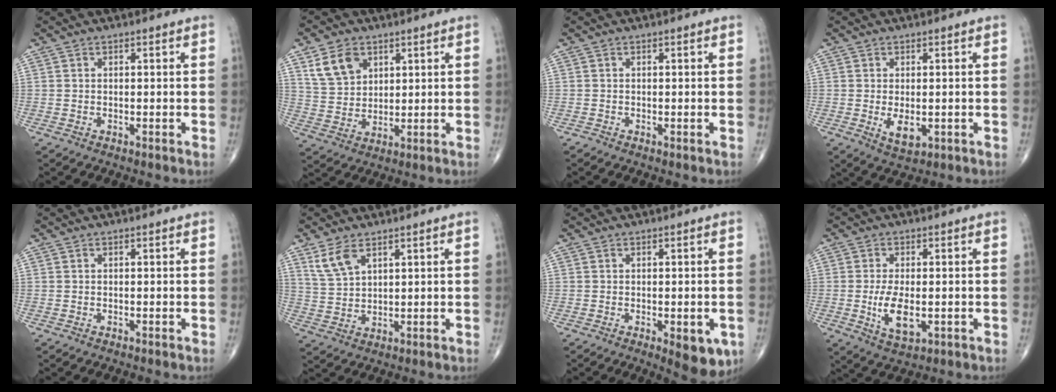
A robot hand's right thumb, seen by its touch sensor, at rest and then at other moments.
{"total": 8.3, "force": [4.1, 5.8, 4.2], "torque": [-0.061, -0.016, 0.086]}
{"total": 0.0}
{"total": 4.2, "force": [-0.8, 2.3, 3.5], "torque": [-0.053, -0.008, -0.006]}
{"total": 0.0}
{"total": 5.6, "force": [3.4, 2.6, 3.6], "torque": [-0.072, -0.012, 0.078]}
{"total": 7.1, "force": [-2.4, 2.8, 6.1], "torque": [-0.057, -0.009, -0.023]}
{"total": 7.2, "force": [-1.2, 3.5, 6.2], "torque": [-0.113, -0.011, -0.015]}